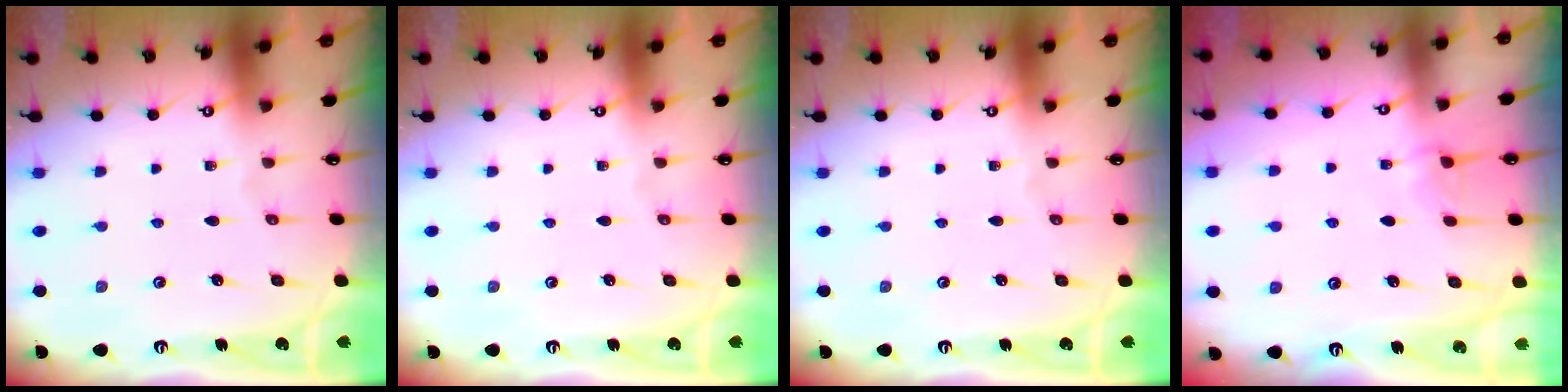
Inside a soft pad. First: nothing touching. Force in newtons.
{"total": 0.0}
{"total": 0.0}
{"total": 1.8, "press": 1.8, "slide": 0.4}